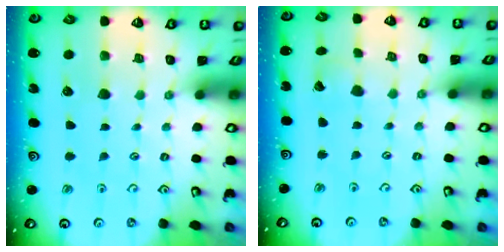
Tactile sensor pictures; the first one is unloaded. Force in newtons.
{"total": 1.4, "press": 1.4, "slide": 0.0}